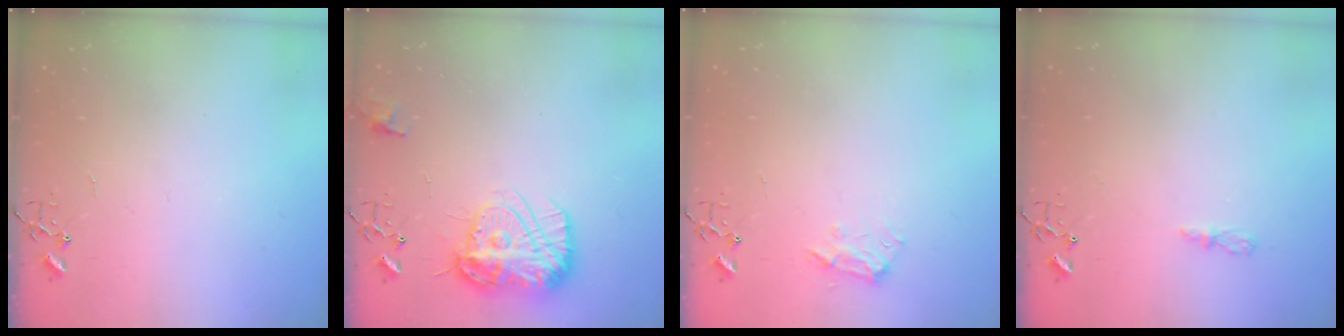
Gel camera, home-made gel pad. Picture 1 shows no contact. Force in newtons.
{"total": 15.6, "press": 15.5, "slide": 1.6}
{"total": 9.0, "press": 8.9, "slide": 1.1}
{"total": 4.0, "press": 4.0, "slide": 0.5}